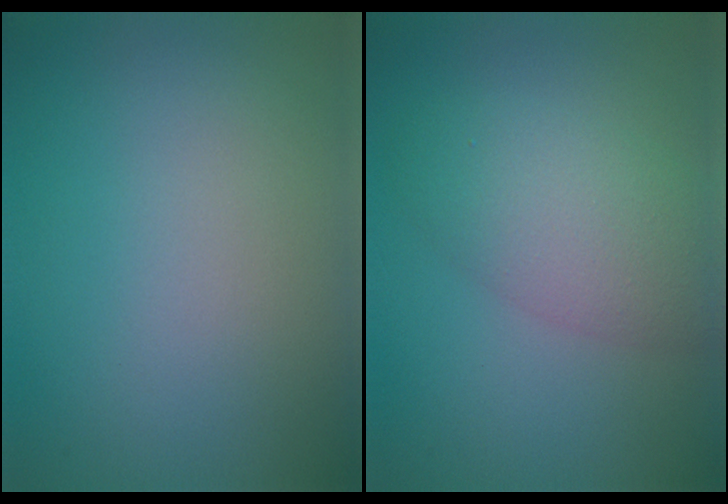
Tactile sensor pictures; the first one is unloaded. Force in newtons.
{"total": 5.1, "press": 5.1, "slide": 0.1}